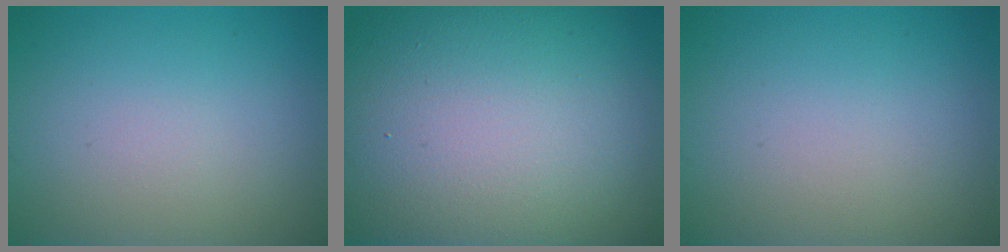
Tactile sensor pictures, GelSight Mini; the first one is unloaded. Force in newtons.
{"total": 20.3, "press": 20.3, "slide": 1.2}
{"total": 0.0}